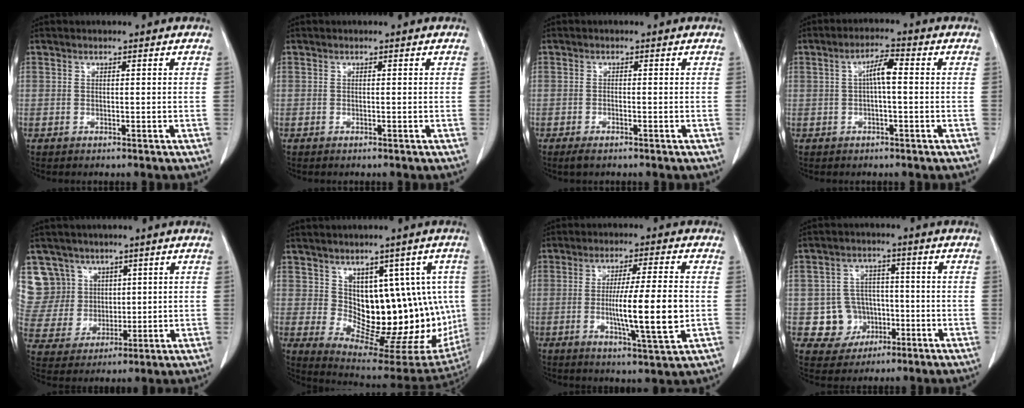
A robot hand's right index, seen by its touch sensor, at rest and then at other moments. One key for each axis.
{"total": 0.0}
{"total": 1.7, "fx": -1.2, "fy": 0.5, "fz": 1.2, "tx": -0.023, "ty": -0.003, "tz": -0.018}
{"total": 4.0, "fx": 0.4, "fy": 0.7, "fz": 3.9, "tx": -0.071, "ty": 0.012, "tz": 0.005}
{"total": 9.2, "fx": 5.0, "fy": 7.7, "fz": -0.2, "tx": -0.004, "ty": 0.028, "tz": 0.113}
{"total": 16.1, "fx": 1.8, "fy": 8.9, "fz": 13.3, "tx": -0.156, "ty": 0.010, "tz": 0.053}
{"total": 10.9, "fx": -1.4, "fy": 0.2, "fz": 10.8, "tx": -0.176, "ty": -0.014, "tz": -0.025}
{"total": 7.0, "fx": -1.6, "fy": 6.8, "fz": 1.0, "tx": -0.011, "ty": 0.014, "tz": -0.017}